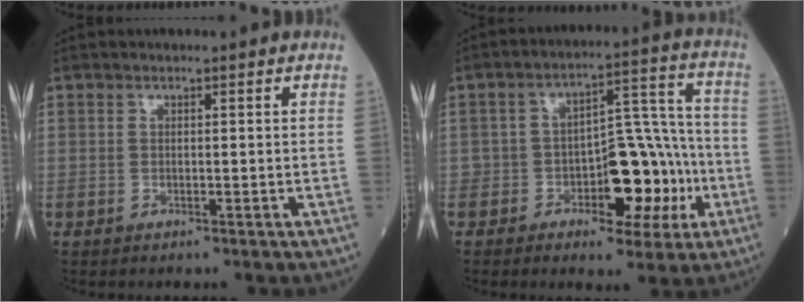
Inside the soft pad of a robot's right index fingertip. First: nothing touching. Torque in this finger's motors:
{"motor_torque": [0.12, -0.16, 0.14, 0.04]}